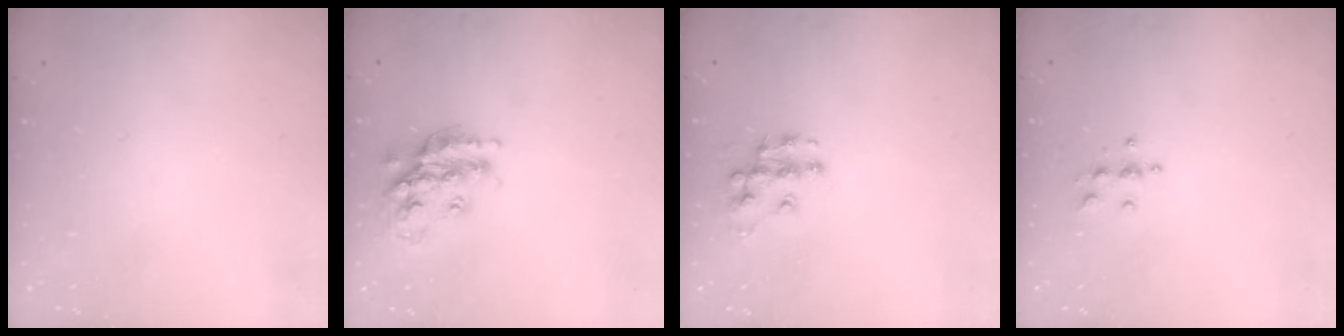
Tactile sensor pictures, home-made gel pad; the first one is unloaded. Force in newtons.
{"total": 17.5, "press": 17.5, "slide": 1.3}
{"total": 9.7, "press": 9.7, "slide": 0.7}
{"total": 4.3, "press": 4.3, "slide": 0.5}